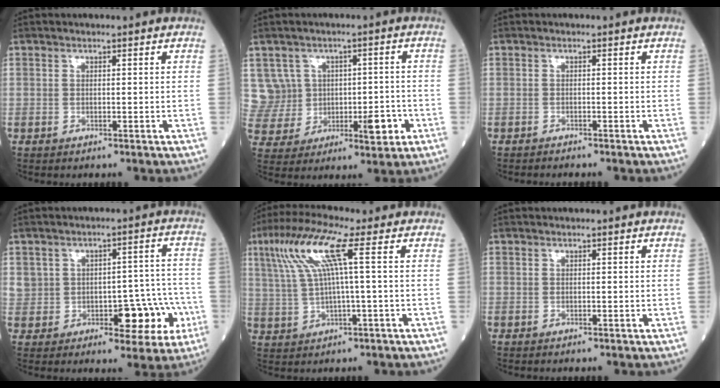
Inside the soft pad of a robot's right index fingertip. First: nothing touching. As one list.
[{"total": 8.8, "force": [0.7, 8.3, 2.8], "torque": [-0.035, 0.044, 0.038]}, {"total": 1.0, "force": [-1.0, 0.0, 0.3], "torque": [-0.006, 0.000, -0.012]}, {"total": 8.8, "force": [-1.4, 5.9, 6.3], "torque": [-0.058, 0.029, 0.001]}, {"total": 9.5, "force": [3.2, 0.0, 8.9], "torque": [-0.194, 0.025, 0.067]}, {"total": 0.0}]